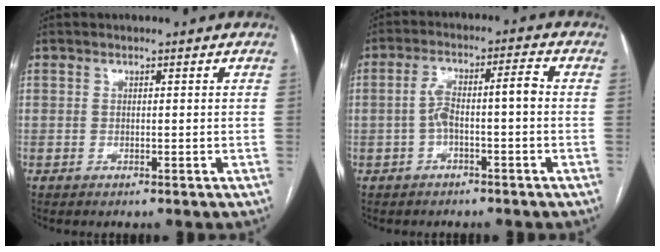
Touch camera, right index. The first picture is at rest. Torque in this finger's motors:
{"motor_torque": [0.30, 0.00, 0.13, 0.07]}